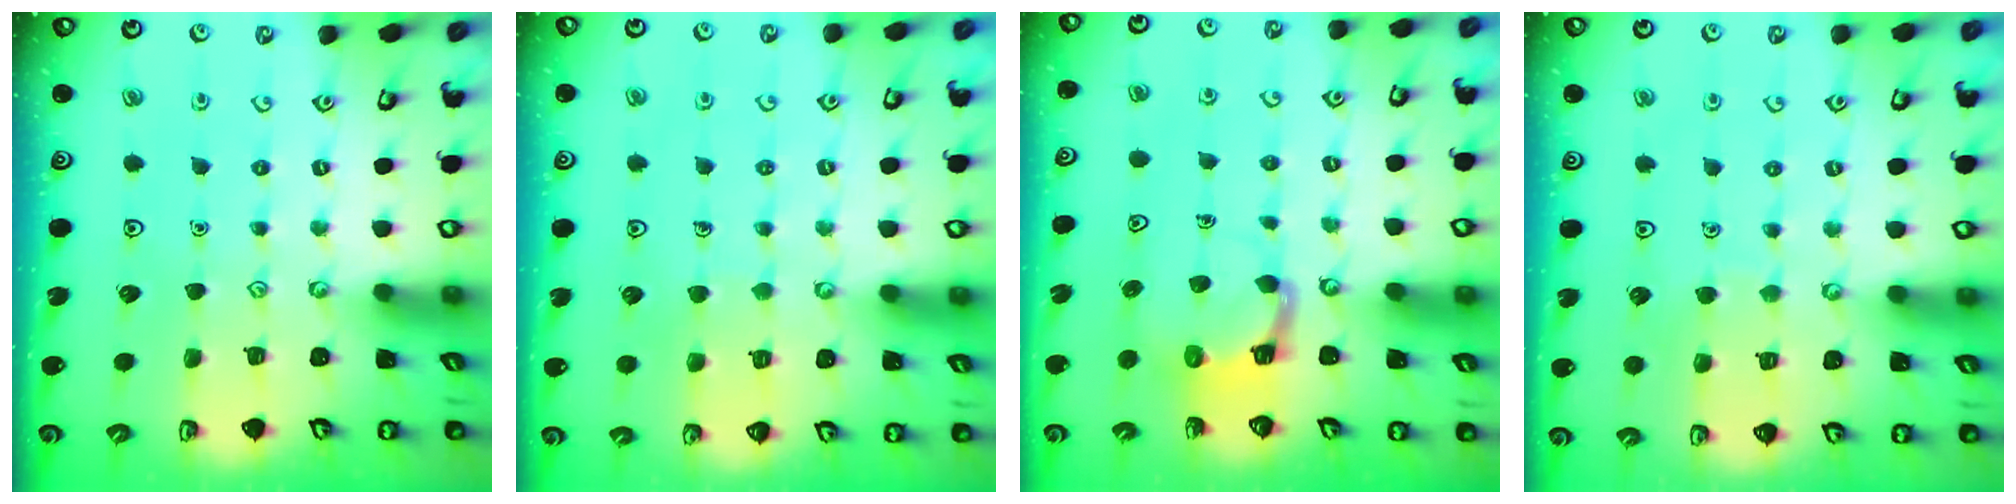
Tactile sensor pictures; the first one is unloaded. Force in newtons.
{"total": 4.5, "press": 4.5, "slide": 0.4}
{"total": 5.2, "press": 5.2, "slide": 0.4}
{"total": 3.5, "press": 3.5, "slide": 0.2}